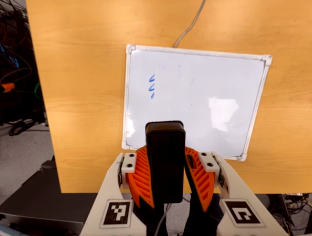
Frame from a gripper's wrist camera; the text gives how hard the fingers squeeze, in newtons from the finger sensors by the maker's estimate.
{"total": 8.1, "left": 8.7, "right": 7.6}